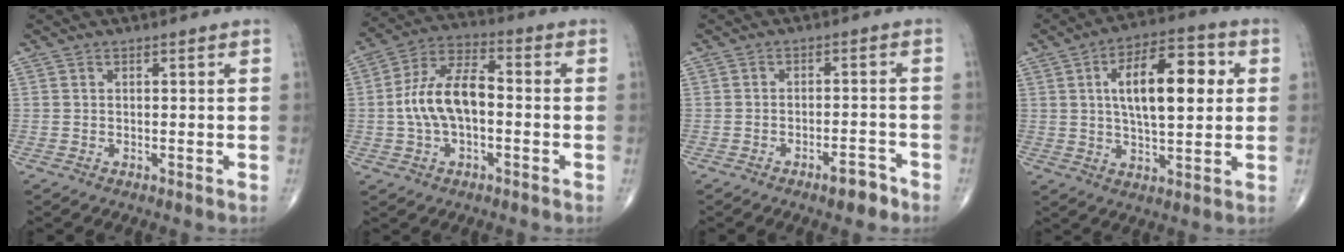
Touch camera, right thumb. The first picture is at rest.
{"total": 11.9, "force": [-0.9, 6.3, 10.1], "torque": [-0.195, 0.036, -0.023]}
{"total": 4.0, "force": [-2.8, 1.3, 2.6], "torque": [-0.034, 0.019, -0.042]}
{"total": 15.5, "force": [2.9, 6.6, 13.6], "torque": [-0.195, 0.010, 0.042]}